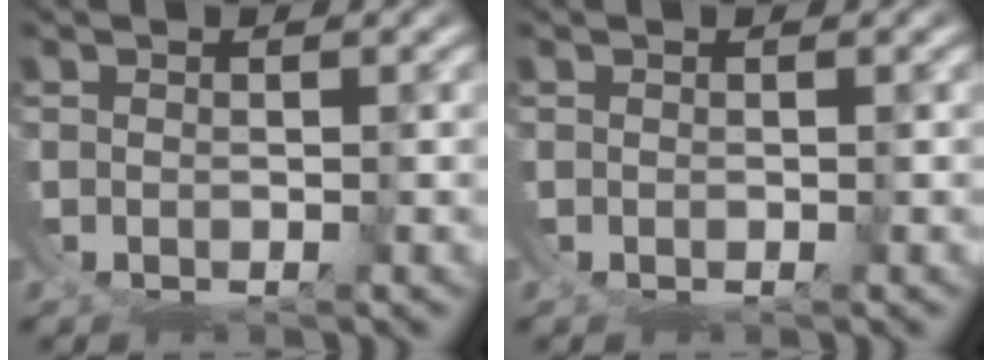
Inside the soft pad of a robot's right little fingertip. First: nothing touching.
{"total": 0.0}